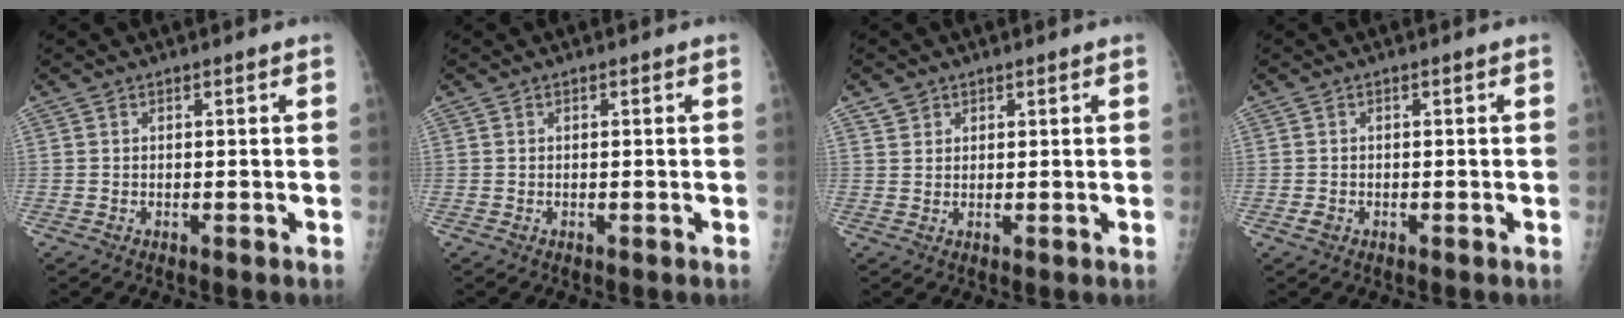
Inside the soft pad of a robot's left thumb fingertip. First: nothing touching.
{"total": 0.0}
{"total": 2.1, "force": [1.3, 1.6, 0.3], "torque": [0.010, -0.007, 0.017]}
{"total": 1.1, "force": [-0.5, 0.9, 0.5], "torque": [-0.010, 0.001, -0.009]}